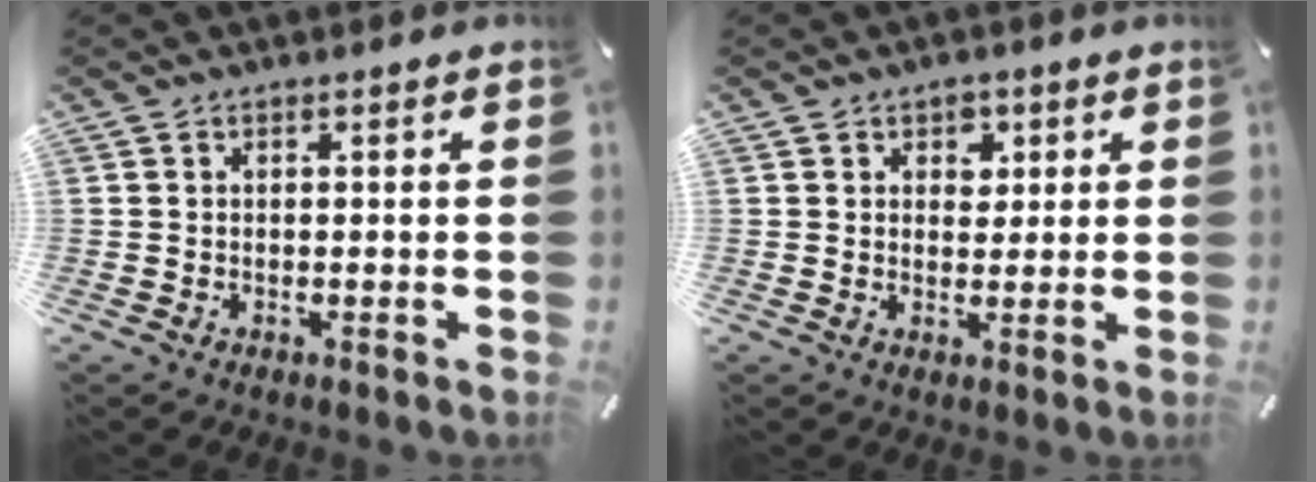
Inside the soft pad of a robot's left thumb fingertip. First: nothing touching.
{"total": 3.7, "force": [1.5, 3.0, 1.6], "torque": [0.001, -0.008, 0.016]}